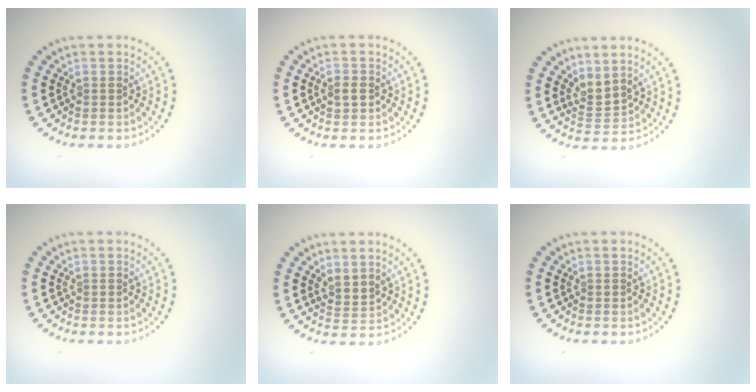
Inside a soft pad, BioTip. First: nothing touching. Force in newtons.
{"total": 1.4, "press": 1.3, "slide": 0.2}
{"total": 2.1, "press": 1.4, "slide": 1.5}
{"total": 0.0}
{"total": 1.8, "press": 1.3, "slide": 1.3}
{"total": 0.0}